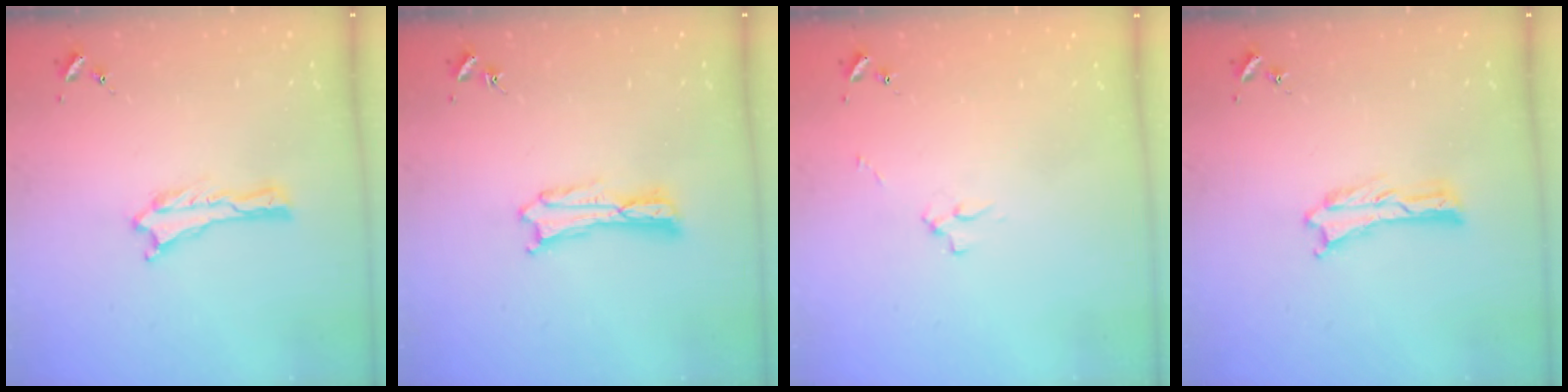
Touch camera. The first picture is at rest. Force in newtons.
{"total": 0.9, "press": 0.9, "slide": 0.2}
{"total": 2.5, "press": 2.5, "slide": 0.3}
{"total": 0.0}